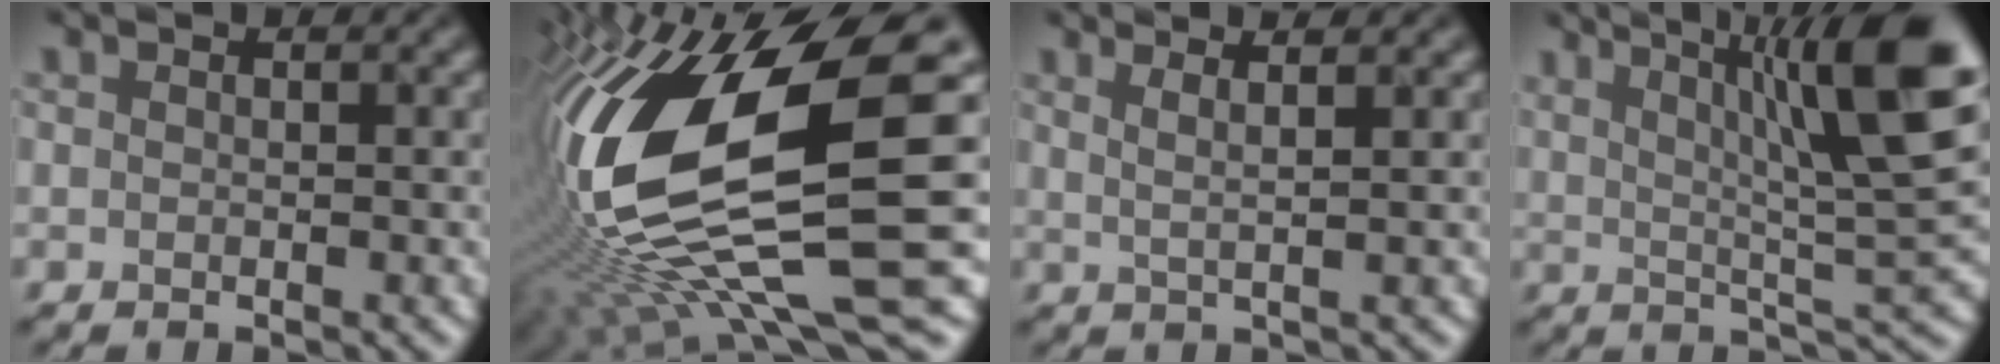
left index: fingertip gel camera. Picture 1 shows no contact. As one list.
[{"total": 17.5, "force": [-1.1, 5.1, 16.6], "torque": [-0.348, -0.015, 0.012]}, {"total": 1.7, "force": [0.9, -0.3, 1.5], "torque": [-0.048, 0.009, 0.025]}, {"total": 10.2, "force": [3.6, 1.8, 9.4], "torque": [-0.166, 0.014, 0.083]}]